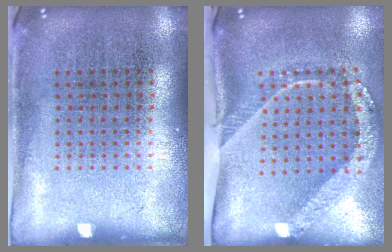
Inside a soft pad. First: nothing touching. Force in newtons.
{"total": 2.5, "press": 1.7, "slide": 1.8}